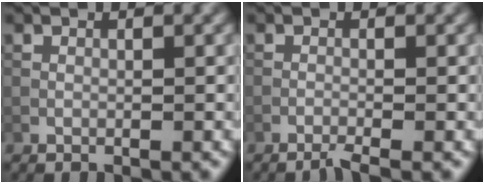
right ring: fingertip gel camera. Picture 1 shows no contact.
{"total": 0.9, "force": [-0.8, 0.0, 0.5], "torque": [-0.010, 0.000, -0.021]}